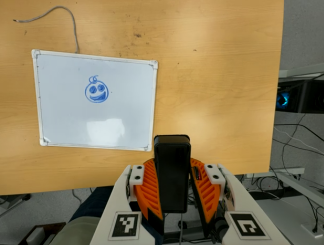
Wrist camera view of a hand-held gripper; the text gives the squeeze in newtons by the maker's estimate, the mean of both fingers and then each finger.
{"total": 10.8, "left": 8.7, "right": 12.8}